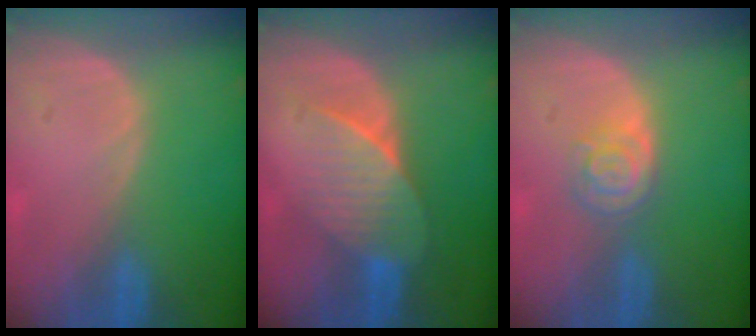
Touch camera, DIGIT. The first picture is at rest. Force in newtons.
{"total": 7.2, "press": 6.7, "slide": 2.6}
{"total": 4.1, "press": 3.8, "slide": 1.6}